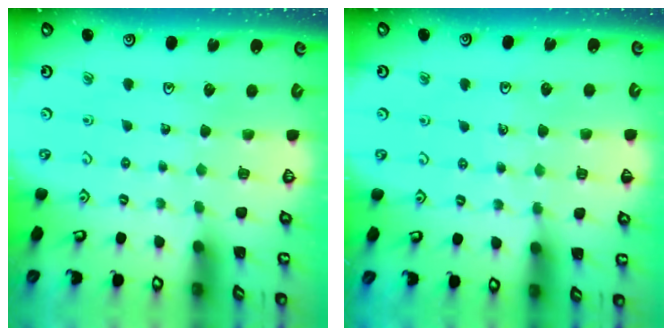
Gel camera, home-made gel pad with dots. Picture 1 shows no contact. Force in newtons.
{"total": 5.5, "press": 5.2, "slide": 1.8}